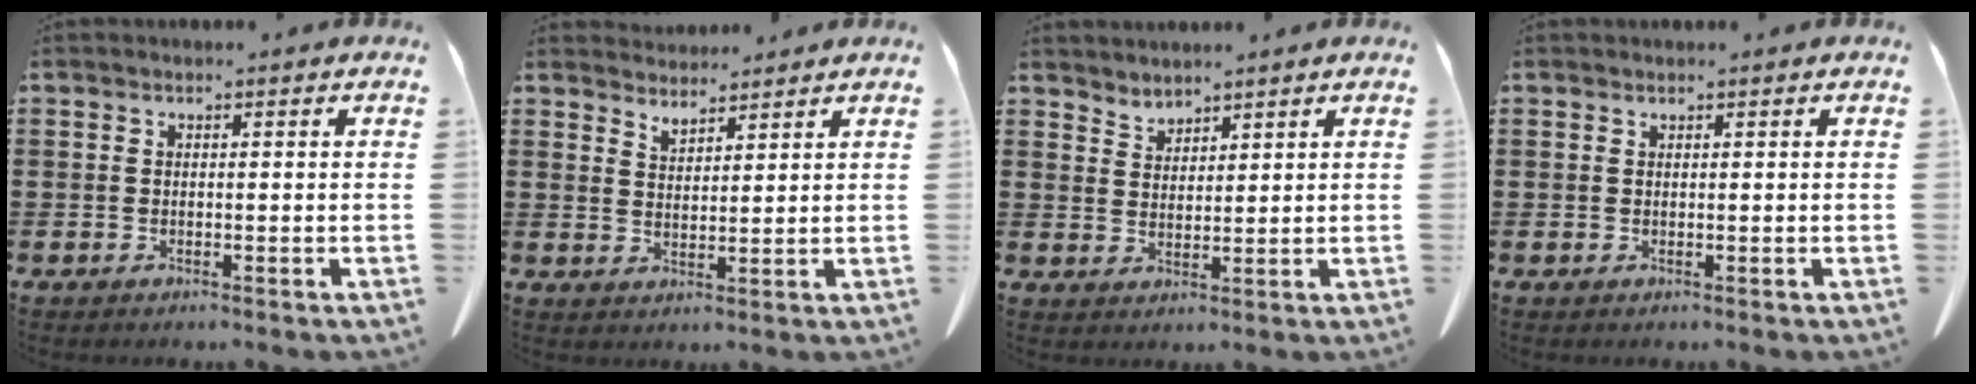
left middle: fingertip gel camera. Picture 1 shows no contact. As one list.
[{"total": 2.1, "force": [2.0, 0.4, 0.6], "torque": [-0.016, 0.002, 0.038]}, {"total": 2.7, "force": [2.6, 0.6, -0.4], "torque": [-0.001, -0.005, 0.050]}, {"total": 0.6, "force": [0.5, 0.2, 0.0], "torque": [-0.003, -0.001, 0.011]}]